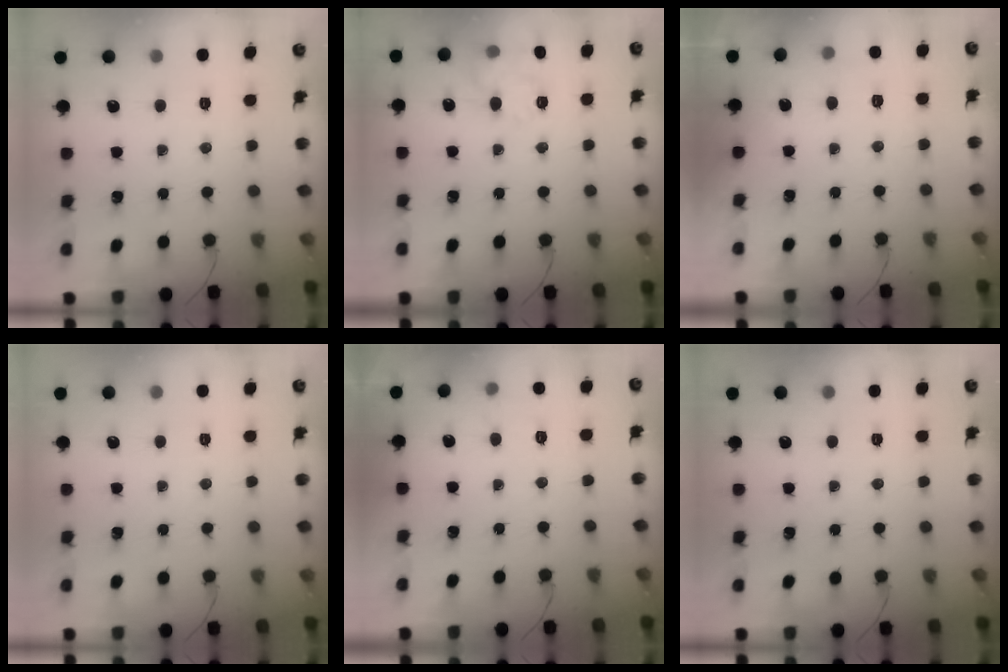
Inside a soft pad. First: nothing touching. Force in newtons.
{"total": 11.6, "press": 11.5, "slide": 1.7}
{"total": 6.2, "press": 6.0, "slide": 1.5}
{"total": 0.0}
{"total": 6.6, "press": 6.4, "slide": 1.6}
{"total": 0.0}